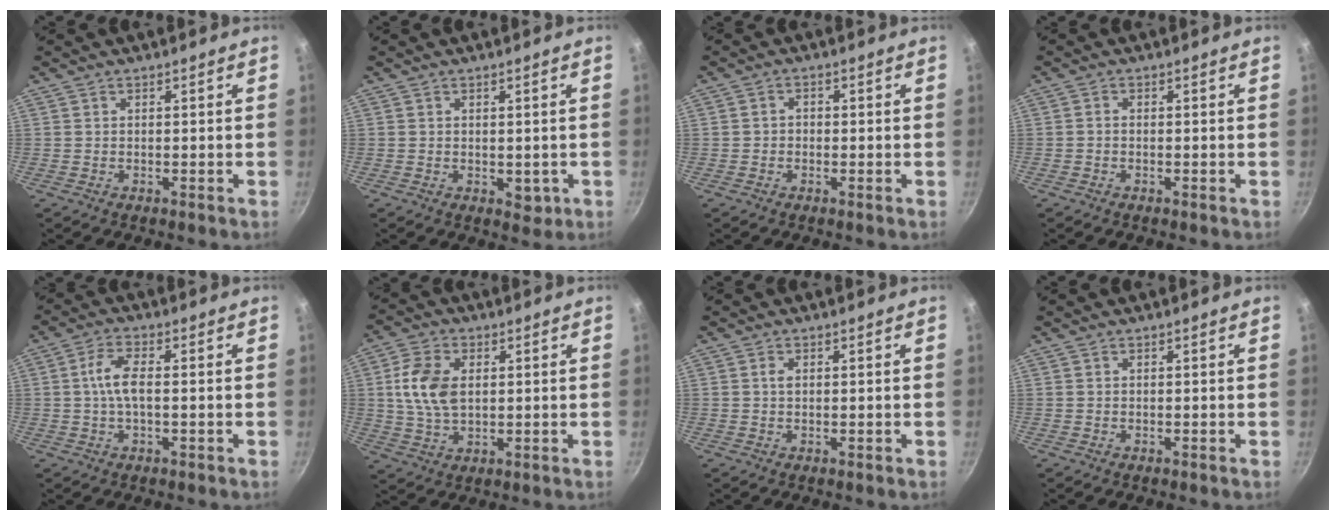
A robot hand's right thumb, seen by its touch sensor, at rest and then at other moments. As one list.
[{"total": 2.4, "force": [-0.1, 1.7, 1.7], "torque": [-0.014, -0.003, 0.003]}, {"total": 1.7, "force": [-0.4, 1.4, 0.7], "torque": [-0.008, 0.006, -0.011]}, {"total": 0.7, "force": [-0.3, 0.4, 0.5], "torque": [-0.009, 0.004, -0.007]}, {"total": 5.4, "force": [-0.1, 2.1, 5.0], "torque": [-0.113, 0.012, -0.008]}, {"total": 9.7, "force": [1.6, 6.1, 7.3], "torque": [-0.132, 0.001, 0.029]}, {"total": 1.2, "force": [0.2, 0.7, 0.9], "torque": [-0.015, 0.003, 0.003]}, {"total": 0.0}]